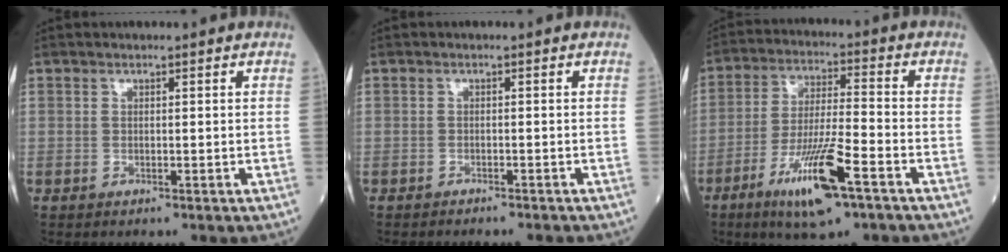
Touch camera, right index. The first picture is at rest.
{"total": 3.8, "force": [-3.5, 0.7, 1.0], "torque": [-0.010, -0.003, -0.045]}
{"total": 12.6, "force": [-6.6, 1.5, 10.6], "torque": [-0.202, -0.019, -0.117]}